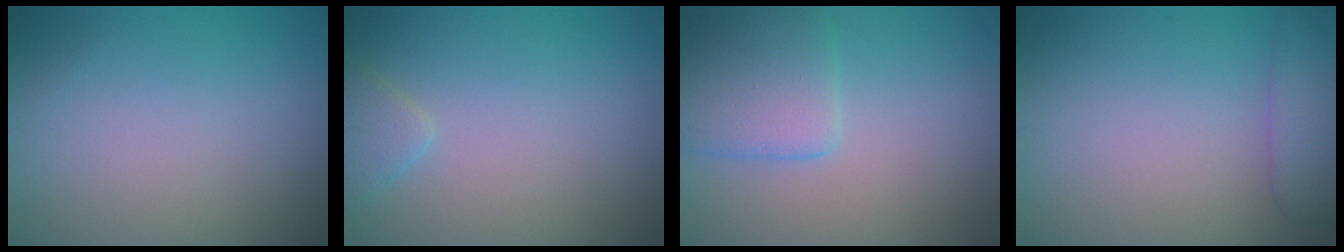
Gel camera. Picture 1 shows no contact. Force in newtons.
{"total": 1.7, "press": 1.7, "slide": 0.1}
{"total": 4.1, "press": 4.1, "slide": 0.0}
{"total": 3.5, "press": 3.5, "slide": 0.3}